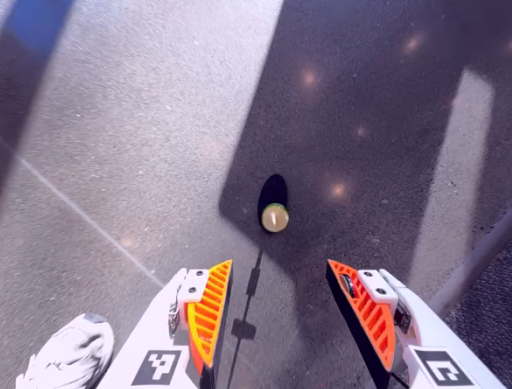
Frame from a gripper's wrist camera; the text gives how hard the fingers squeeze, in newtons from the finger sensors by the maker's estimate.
{"total": 0.0}